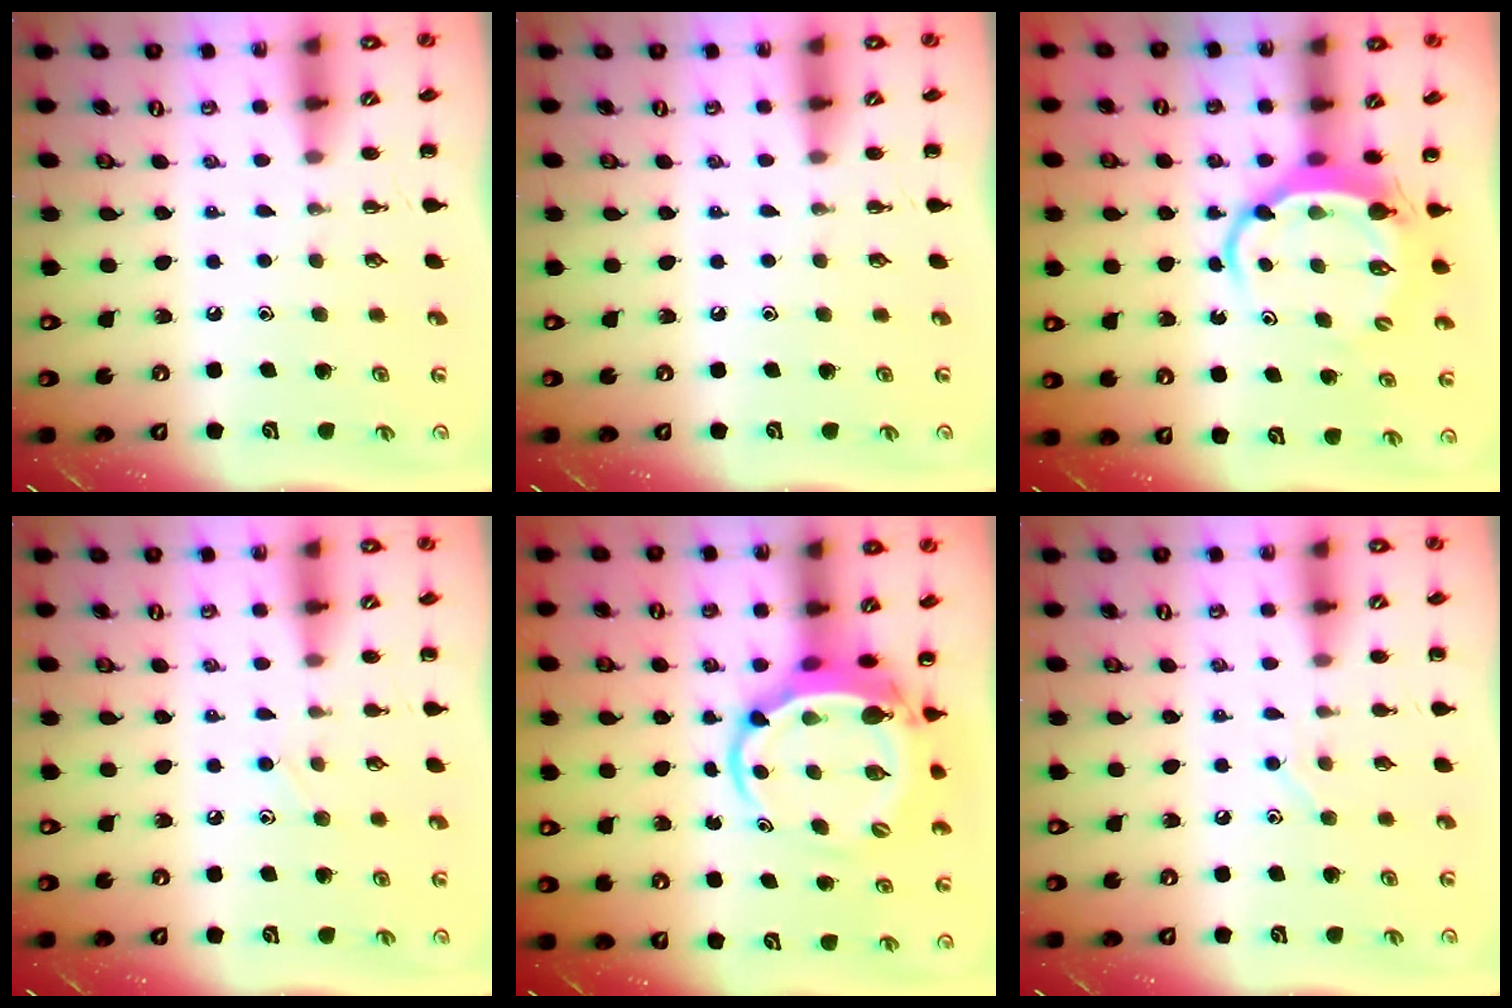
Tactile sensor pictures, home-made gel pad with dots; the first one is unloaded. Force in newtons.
{"total": 0.0}
{"total": 6.9, "press": 6.8, "slide": 1.2}
{"total": 7.0, "press": 6.7, "slide": 2.0}
{"total": 7.2, "press": 7.1, "slide": 1.3}
{"total": 5.5, "press": 5.3, "slide": 1.4}